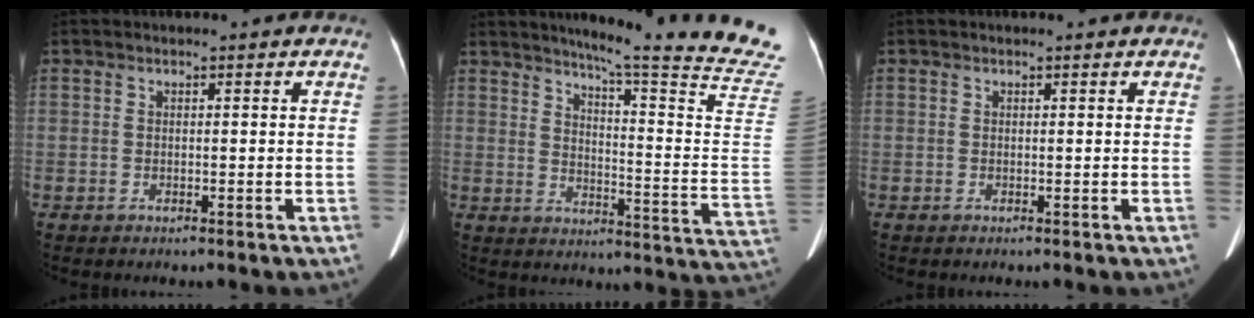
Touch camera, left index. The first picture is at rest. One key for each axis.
{"total": 23.6, "fx": 20.8, "fy": -2.4, "fz": 10.8, "tx": -0.152, "ty": -0.137, "tz": 0.248}
{"total": 0.0}